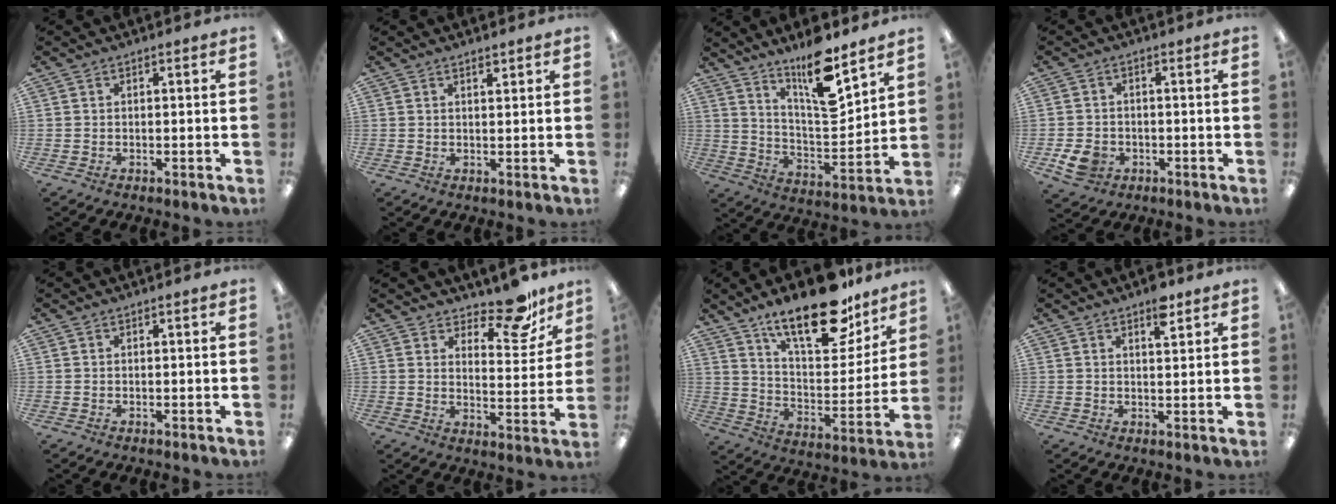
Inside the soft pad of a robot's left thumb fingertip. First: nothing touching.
{"total": 1.6, "force": [1.4, 0.3, 0.6], "torque": [-0.014, -0.001, 0.025]}
{"total": 15.0, "force": [11.3, 3.6, 9.1], "torque": [-0.150, -0.078, 0.188]}
{"total": 5.6, "force": [-2.2, 4.6, 2.5], "torque": [-0.048, 0.008, -0.039]}
{"total": 0.0}
{"total": 12.8, "force": [10.4, 4.9, 5.7], "torque": [-0.064, -0.077, 0.181]}
{"total": 21.8, "force": [15.5, 8.5, 12.8], "torque": [-0.202, -0.095, 0.266]}
{"total": 5.1, "force": [3.4, 1.9, 3.3], "torque": [-0.032, -0.019, 0.051]}